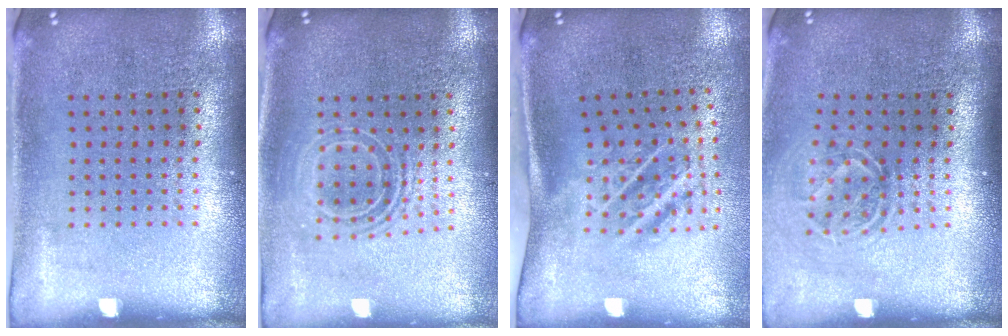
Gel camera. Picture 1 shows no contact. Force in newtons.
{"total": 1.8, "press": 1.4, "slide": 1.2}
{"total": 1.8, "press": 1.1, "slide": 1.4}
{"total": 1.6, "press": 1.2, "slide": 1.1}